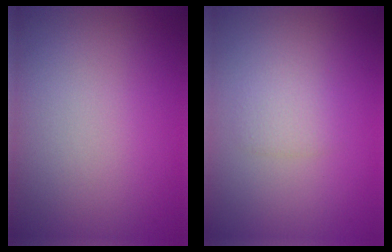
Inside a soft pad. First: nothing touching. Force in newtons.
{"total": 1.4, "press": 1.4, "slide": 0.0}